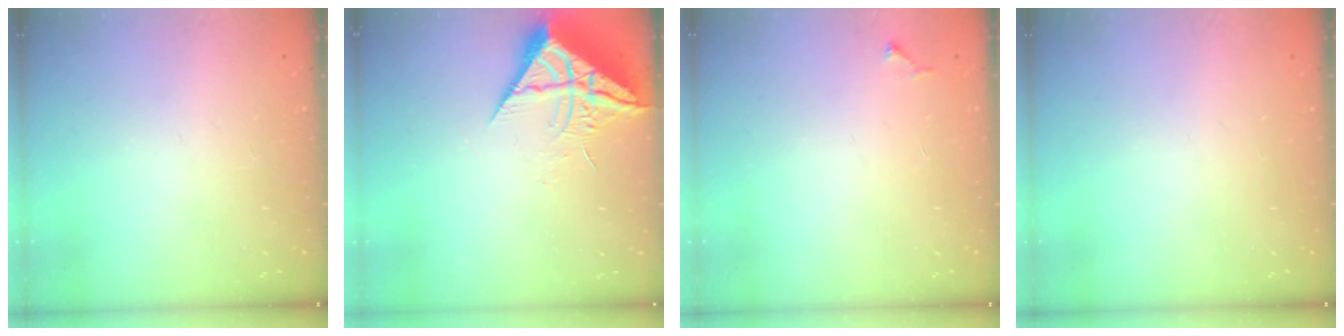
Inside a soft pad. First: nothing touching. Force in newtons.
{"total": 10.0, "press": 9.9, "slide": 1.0}
{"total": 4.2, "press": 4.1, "slide": 0.4}
{"total": 0.0}